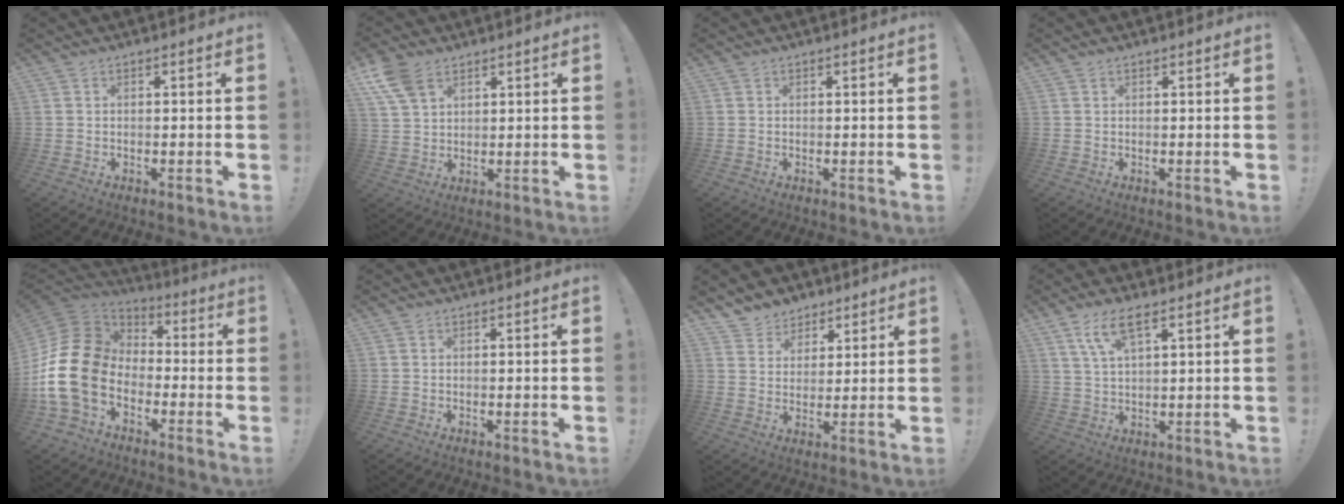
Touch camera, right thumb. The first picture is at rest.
{"total": 8.5, "force": [4.9, 5.2, 4.6], "torque": [-0.097, -0.012, 0.098]}
{"total": 0.0}
{"total": 0.0}
{"total": 18.5, "force": [-3.8, 13.5, 12.0], "torque": [-0.235, 0.025, -0.055]}
{"total": 0.0}
{"total": 6.5, "force": [4.6, 4.6, 0.2], "torque": [-0.015, -0.036, 0.093]}
{"total": 7.7, "force": [4.2, 2.3, 6.0], "torque": [-0.118, -0.004, 0.079]}